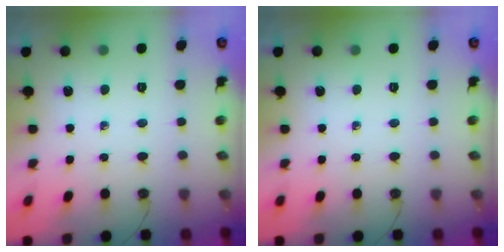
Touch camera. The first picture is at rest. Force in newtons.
{"total": 0.0}